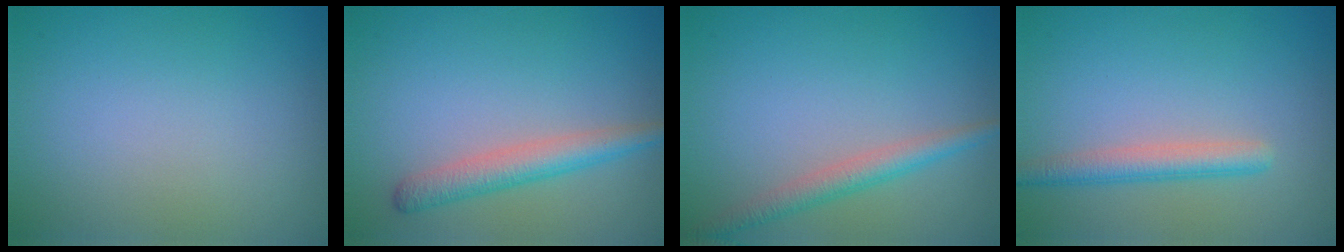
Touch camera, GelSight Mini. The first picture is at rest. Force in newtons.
{"total": 3.1, "press": 3.1, "slide": 0.2}
{"total": 2.5, "press": 2.5, "slide": 0.1}
{"total": 2.7, "press": 2.7, "slide": 0.3}